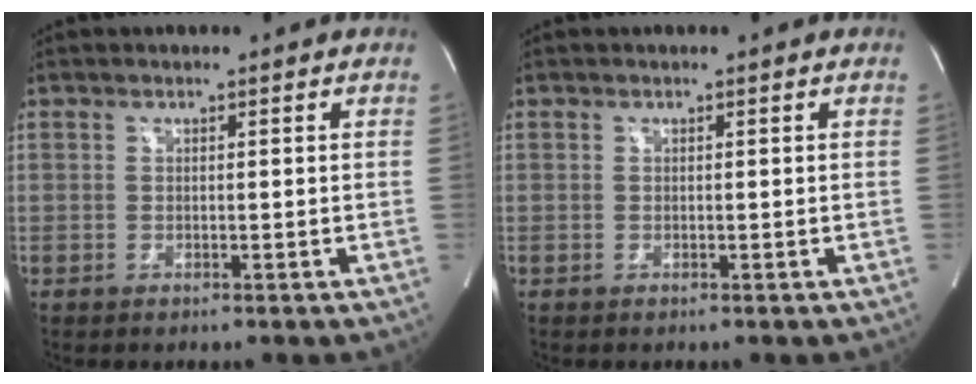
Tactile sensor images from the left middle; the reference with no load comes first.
{"total": 0.0}